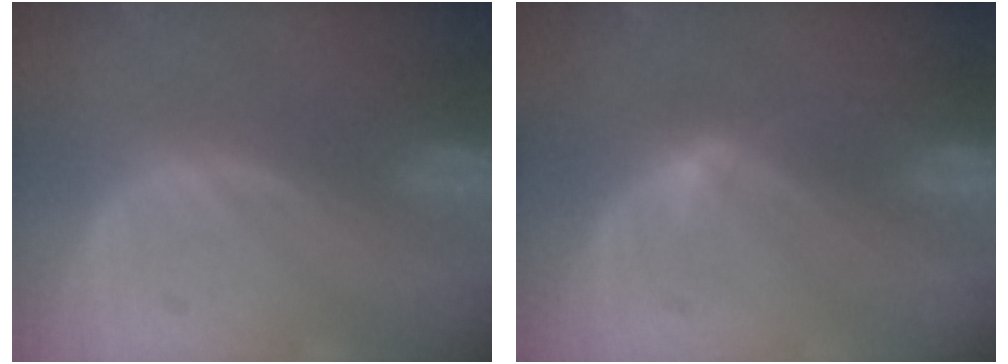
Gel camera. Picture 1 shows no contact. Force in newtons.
{"total": 2.6, "press": 2.2, "slide": 1.4}